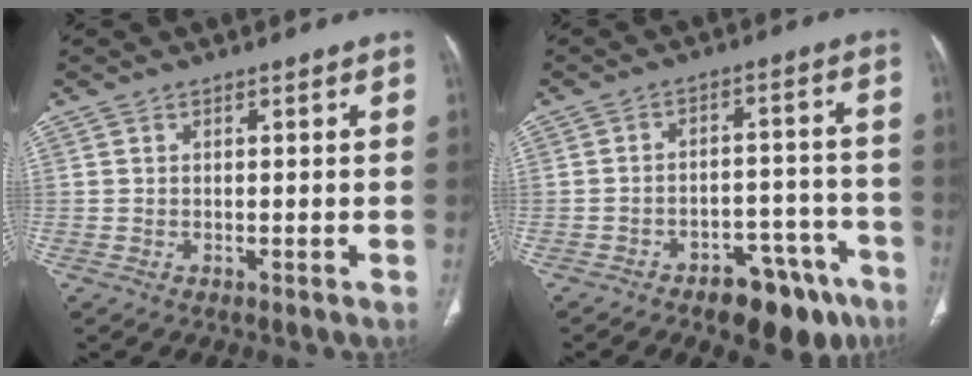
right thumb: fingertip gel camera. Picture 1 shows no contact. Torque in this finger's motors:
{"motor_torque": [1.27, 1.36, 0.21, -0.34, 0.19]}